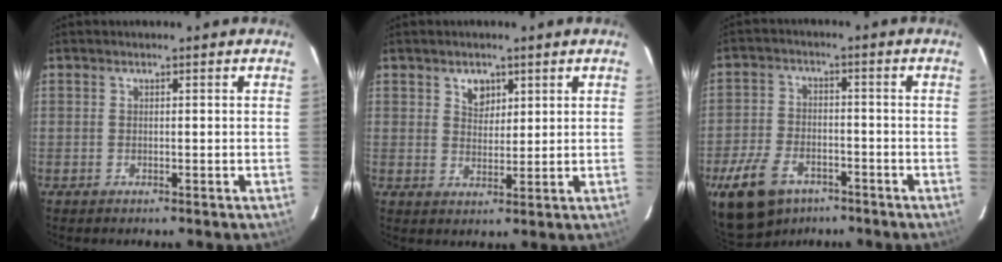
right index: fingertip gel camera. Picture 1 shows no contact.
{"total": 3.7, "force": [2.0, 2.7, 1.6], "torque": [-0.016, 0.002, 0.035]}
{"total": 12.1, "force": [-7.8, 7.0, 5.9], "torque": [-0.151, -0.001, -0.134]}